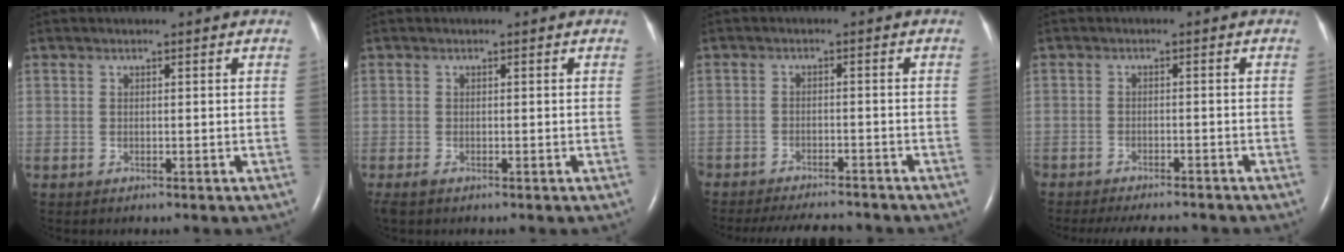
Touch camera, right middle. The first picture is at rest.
{"total": 1.2, "force": [-0.7, 0.4, 0.8], "torque": [-0.024, -0.005, -0.012]}
{"total": 9.9, "force": [-9.1, 2.2, 3.4], "torque": [-0.053, -0.009, -0.124]}
{"total": 8.3, "force": [-7.4, 1.9, 3.1], "torque": [-0.042, -0.010, -0.100]}